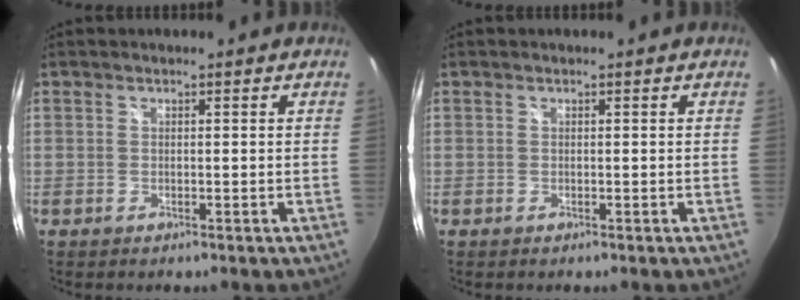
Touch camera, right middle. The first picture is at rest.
{"total": 0.0}